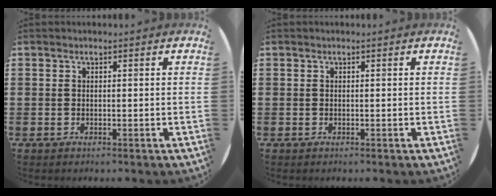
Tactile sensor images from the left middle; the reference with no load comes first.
{"total": 0.0}